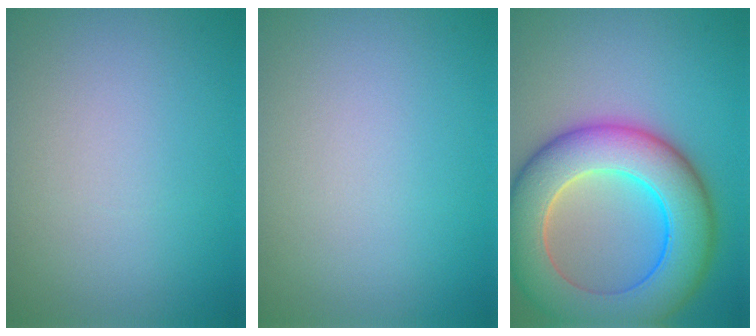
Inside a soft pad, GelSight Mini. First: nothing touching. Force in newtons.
{"total": 0.0}
{"total": 11.1, "press": 11.1, "slide": 0.4}